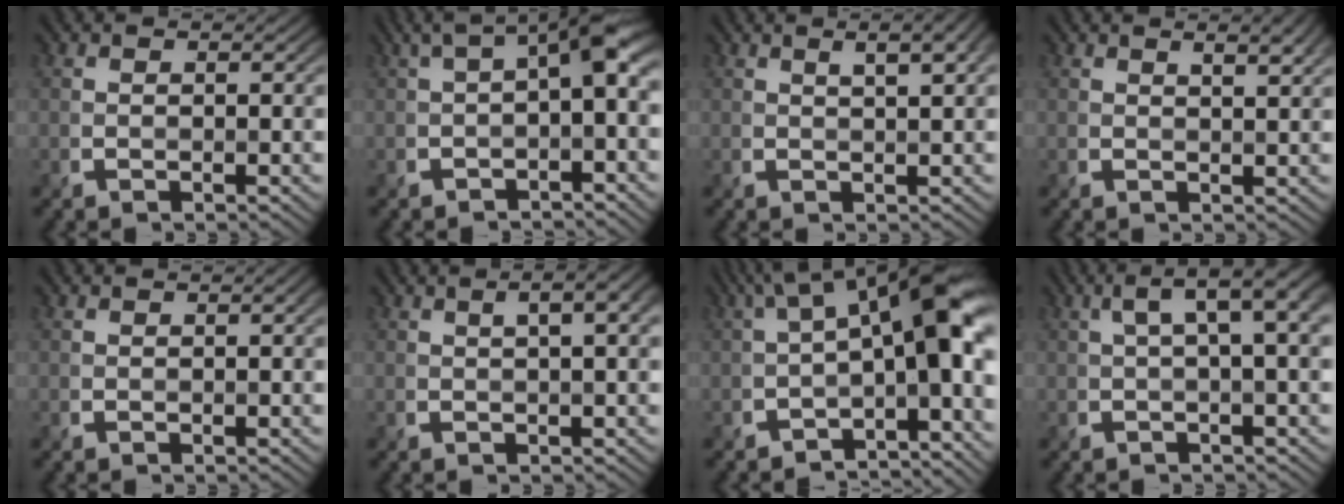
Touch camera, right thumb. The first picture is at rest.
{"total": 6.4, "force": [0.6, 2.0, 6.0], "torque": [-0.096, 0.014, 0.005]}
{"total": 4.3, "force": [2.0, 1.1, 3.6], "torque": [-0.051, 0.007, 0.022]}
{"total": 3.1, "force": [1.8, 0.7, 2.4], "torque": [-0.039, 0.001, 0.029]}
{"total": 0.5, "force": [0.1, 0.1, 0.5], "torque": [-0.007, 0.004, 0.002]}
{"total": 4.0, "force": [1.3, 1.0, 3.7], "torque": [-0.051, 0.011, 0.018]}
{"total": 12.8, "force": [-0.1, 4.6, 11.9], "torque": [-0.163, 0.011, -0.004]}
{"total": 6.3, "force": [1.6, 1.6, 5.8], "torque": [-0.080, 0.028, 0.023]}